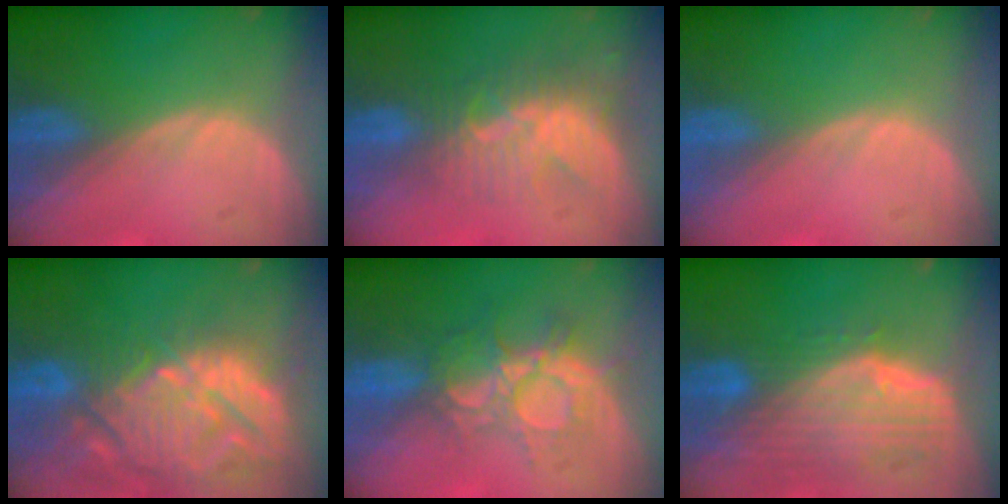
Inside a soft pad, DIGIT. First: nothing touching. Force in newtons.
{"total": 8.9, "press": 7.6, "slide": 4.5}
{"total": 0.0}
{"total": 14.7, "press": 12.6, "slide": 7.5}
{"total": 9.2, "press": 7.9, "slide": 4.7}
{"total": 9.9, "press": 8.8, "slide": 4.5}